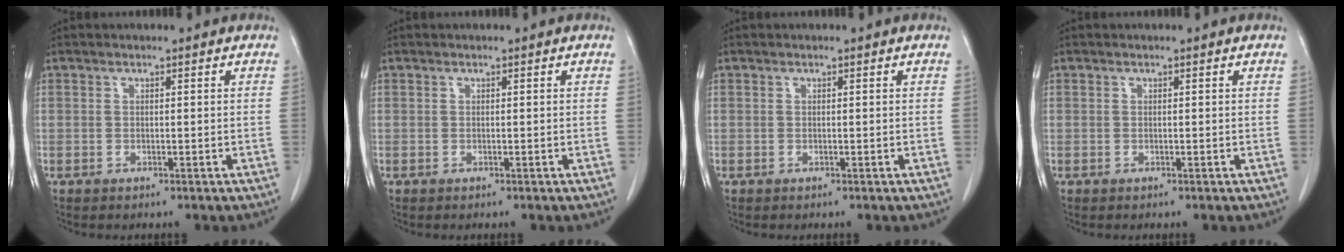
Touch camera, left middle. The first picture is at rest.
{"total": 0.0}
{"total": 0.0}
{"total": 0.0}